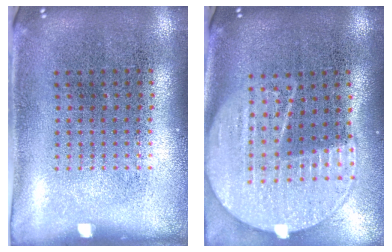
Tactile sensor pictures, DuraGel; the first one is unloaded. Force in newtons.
{"total": 2.2, "press": 1.9, "slide": 1.0}